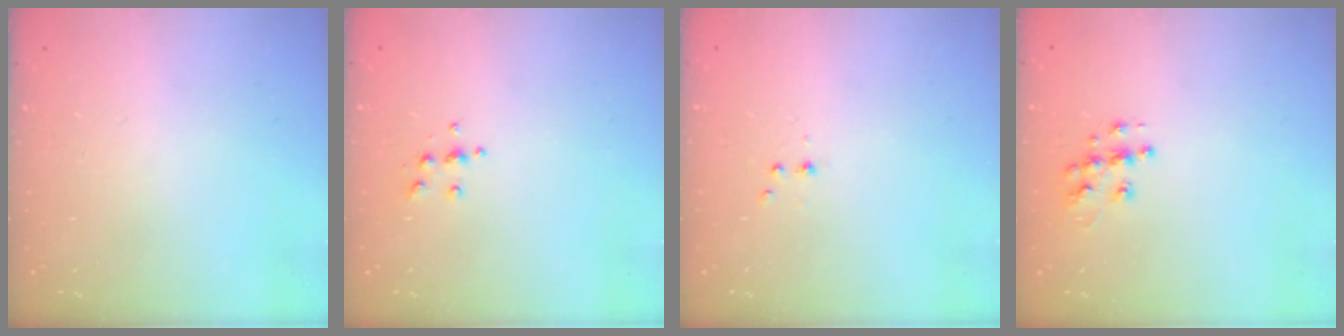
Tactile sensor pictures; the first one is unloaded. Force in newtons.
{"total": 4.8, "press": 4.8, "slide": 0.5}
{"total": 2.3, "press": 2.1, "slide": 0.9}
{"total": 9.2, "press": 9.2, "slide": 0.5}